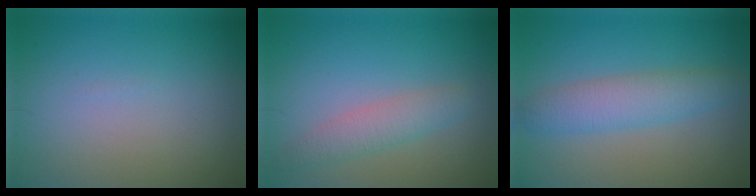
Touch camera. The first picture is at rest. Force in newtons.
{"total": 2.6, "press": 2.6, "slide": 0.2}
{"total": 4.0, "press": 4.0, "slide": 0.2}